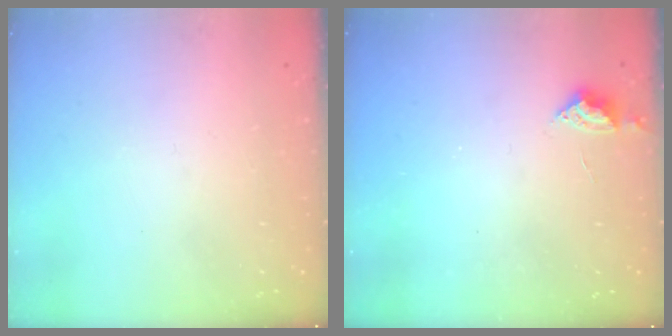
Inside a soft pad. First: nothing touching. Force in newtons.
{"total": 3.8, "press": 3.7, "slide": 0.6}